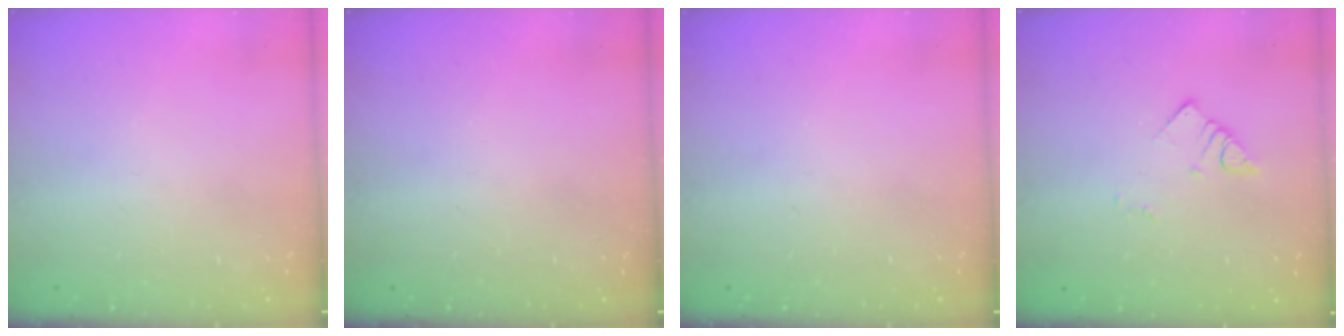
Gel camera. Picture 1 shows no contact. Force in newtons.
{"total": 0.0}
{"total": 0.0}
{"total": 2.7, "press": 2.7, "slide": 0.4}